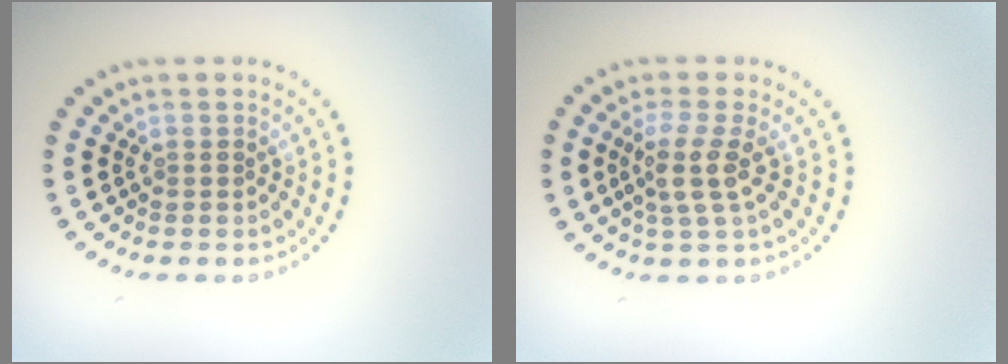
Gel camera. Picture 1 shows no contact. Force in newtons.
{"total": 2.9, "press": 2.3, "slide": 1.8}